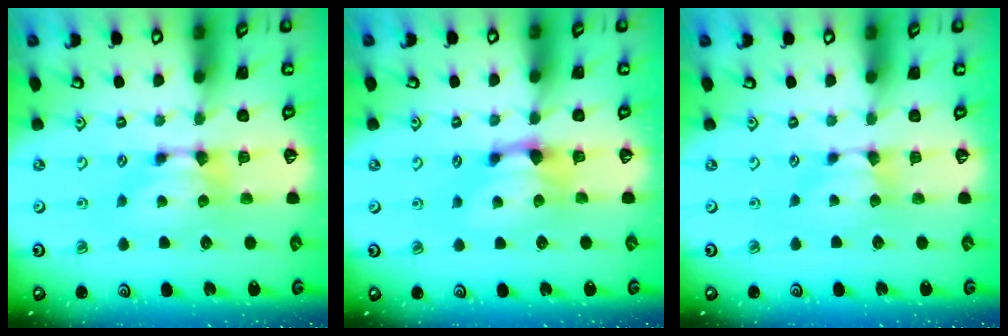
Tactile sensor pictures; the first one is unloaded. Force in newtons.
{"total": 1.0, "press": 0.3, "slide": 1.0}
{"total": 1.1, "press": 1.0, "slide": 0.2}